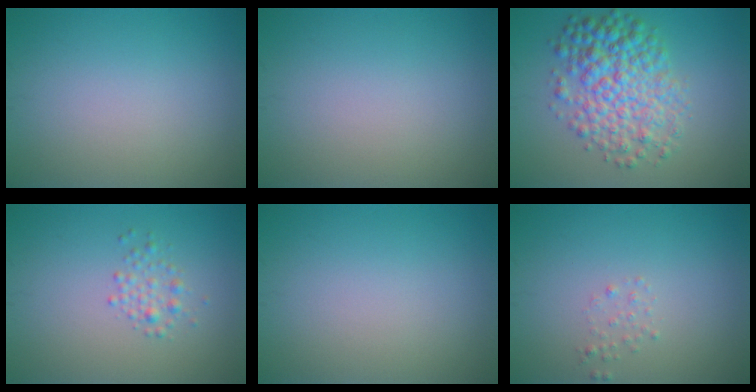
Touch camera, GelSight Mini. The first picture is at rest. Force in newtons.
{"total": 0.0}
{"total": 6.7, "press": 6.7, "slide": 0.1}
{"total": 2.2, "press": 2.2, "slide": 0.0}
{"total": 0.0}
{"total": 0.8, "press": 0.8, "slide": 0.1}